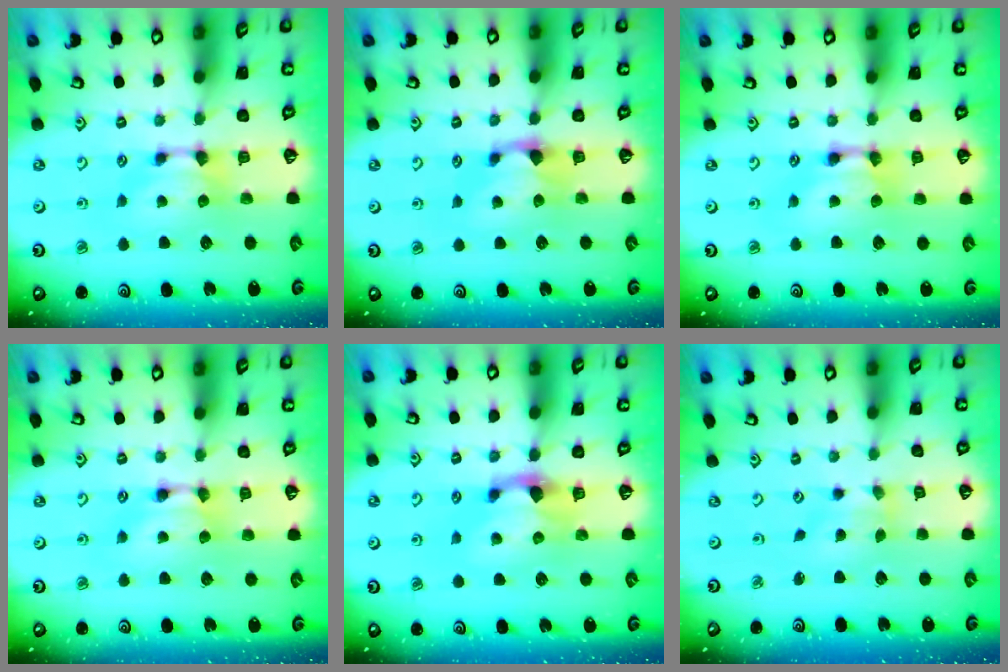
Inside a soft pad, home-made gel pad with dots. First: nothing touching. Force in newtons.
{"total": 1.0, "press": 0.3, "slide": 0.9}
{"total": 2.0, "press": 2.0, "slide": 0.1}
{"total": 1.8, "press": 1.8, "slide": 0.2}
{"total": 1.9, "press": 1.4, "slide": 1.2}
{"total": 1.3, "press": 0.0, "slide": 1.3}